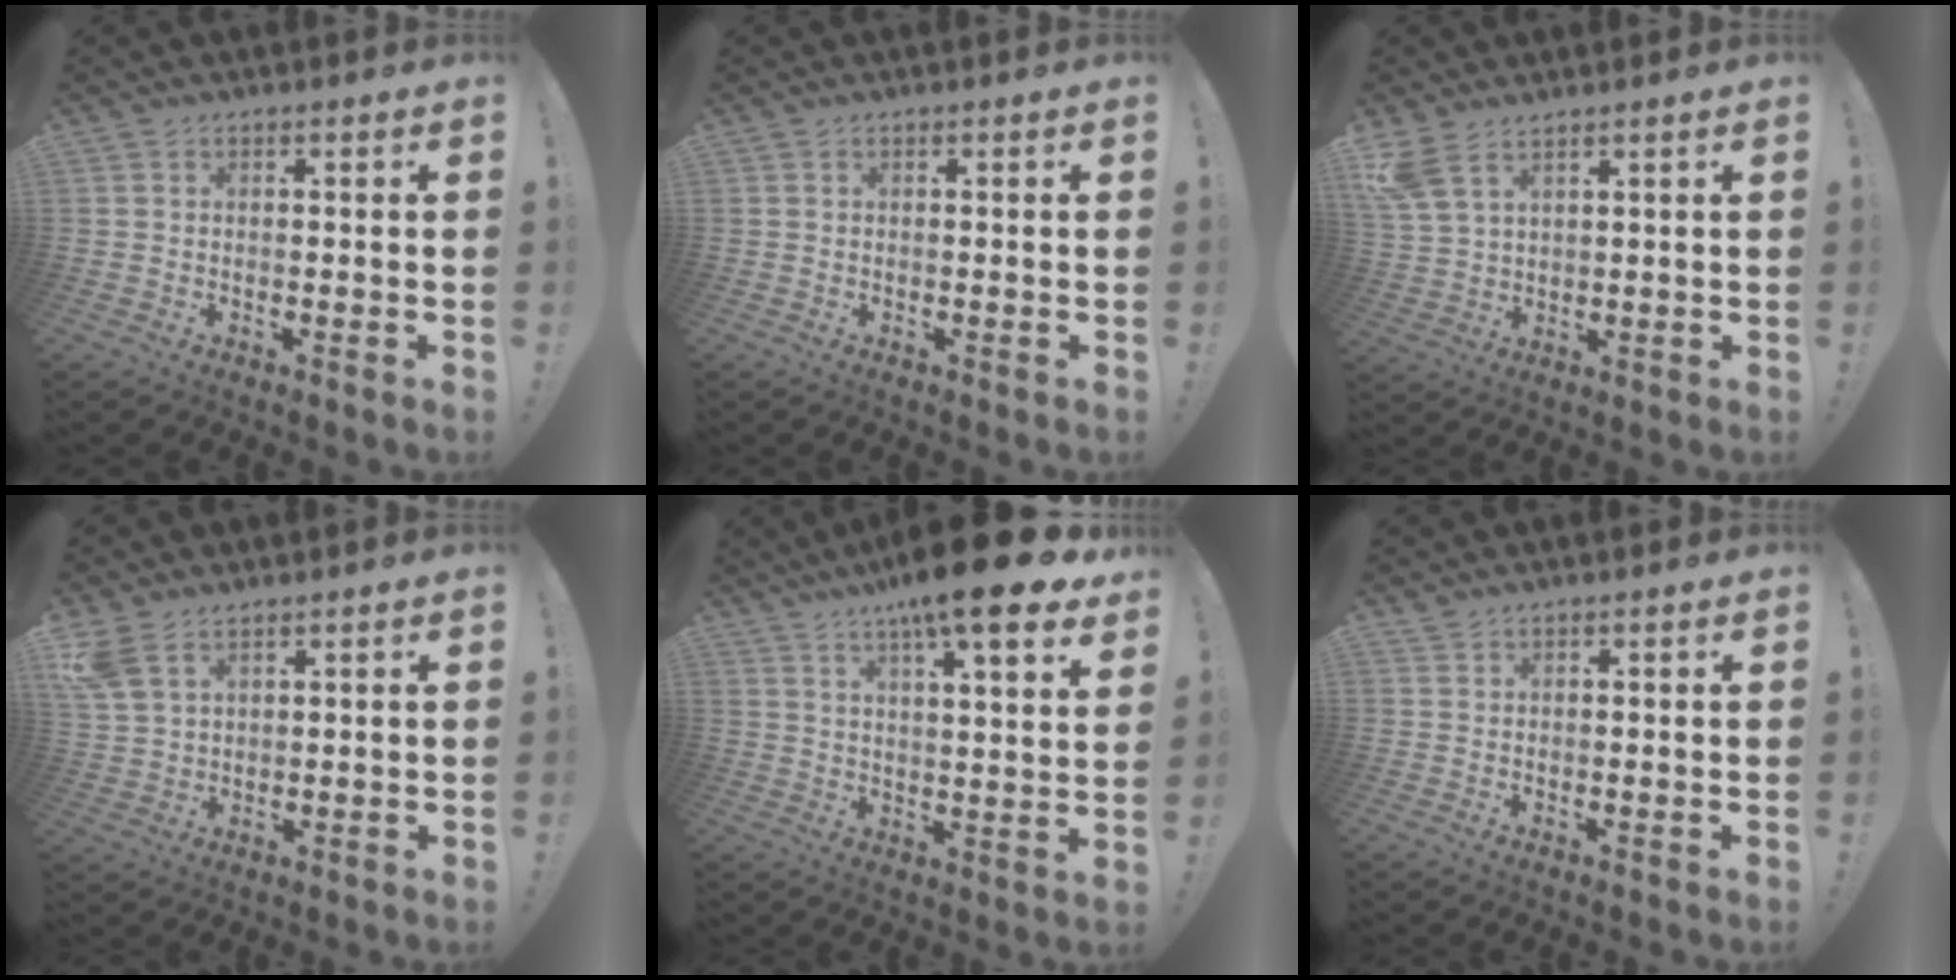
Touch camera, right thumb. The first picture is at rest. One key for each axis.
{"total": 0.0}
{"total": 7.3, "fx": 5.2, "fy": 3.3, "fz": 4.0, "tx": -0.077, "ty": -0.015, "tz": 0.105}
{"total": 7.4, "fx": 5.0, "fy": 4.0, "fz": 3.8, "tx": -0.080, "ty": -0.017, "tz": 0.100}
{"total": 15.5, "fx": 10.5, "fy": 1.5, "fz": 11.3, "tx": -0.180, "ty": -0.064, "tz": 0.163}
{"total": 0.9, "fx": 0.9, "fy": 0.1, "fz": 0.2, "tx": -0.003, "ty": -0.001, "tz": 0.017}